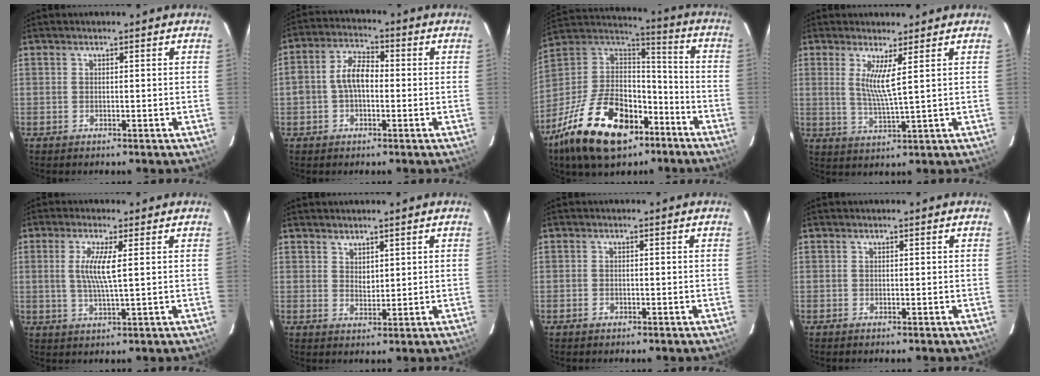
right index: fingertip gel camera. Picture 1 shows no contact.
{"total": 6.4, "force": [-0.7, 3.8, 5.0], "torque": [-0.099, 0.020, -0.013]}
{"total": 26.6, "force": [-15.2, 14.3, 16.5], "torque": [-0.337, 0.003, -0.249]}
{"total": 5.0, "force": [2.0, -0.5, 4.6], "torque": [-0.088, -0.016, 0.035]}
{"total": 5.7, "force": [1.1, 0.1, 5.6], "torque": [-0.113, -0.006, 0.020]}
{"total": 2.3, "force": [1.8, 1.3, 0.7], "torque": [-0.008, 0.001, 0.034]}
{"total": 1.3, "force": [-0.7, 0.9, 0.5], "torque": [-0.009, 0.001, -0.011]}
{"total": 0.0}